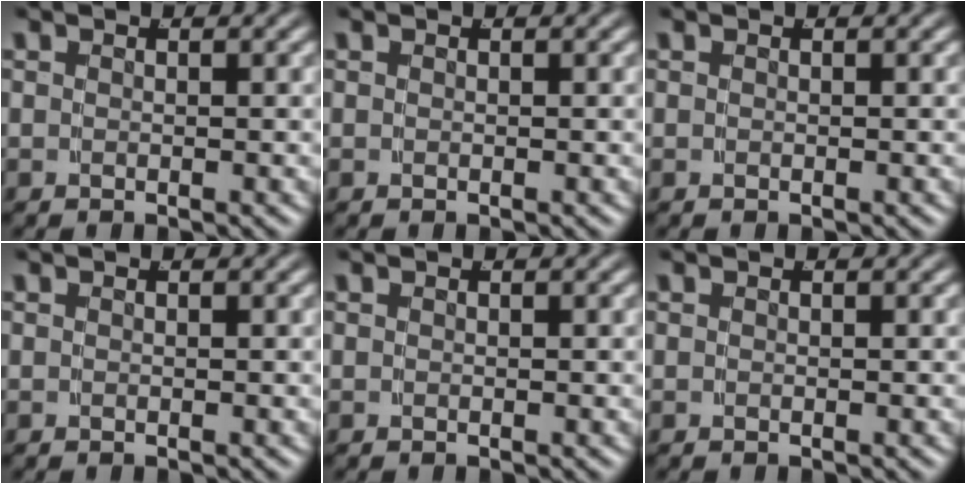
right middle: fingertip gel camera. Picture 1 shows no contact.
{"total": 0.0}
{"total": 0.0}
{"total": 0.0}
{"total": 0.0}
{"total": 0.0}